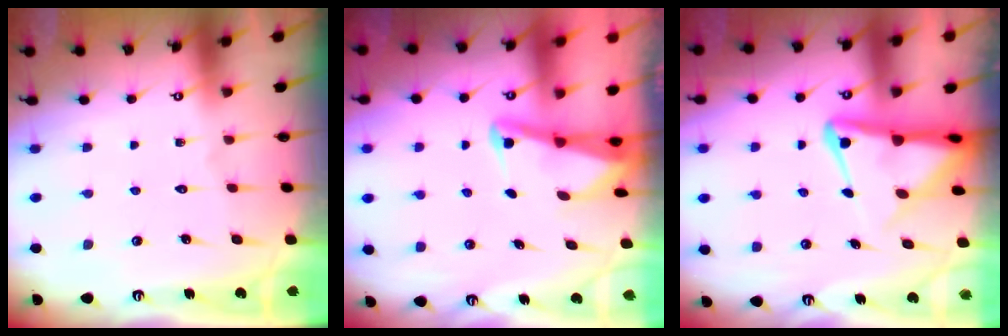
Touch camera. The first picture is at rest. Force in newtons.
{"total": 2.7, "press": 2.6, "slide": 0.6}
{"total": 7.5, "press": 7.5, "slide": 1.0}